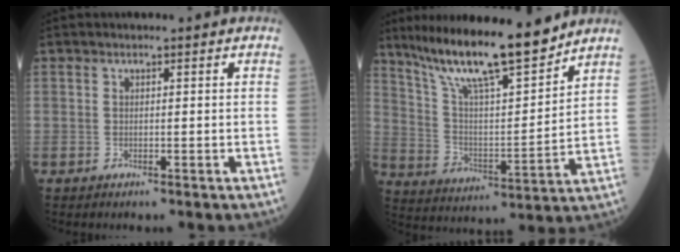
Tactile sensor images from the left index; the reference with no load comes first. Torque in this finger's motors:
{"motor_torque": [0.32, -0.57, 0.80, 0.21]}